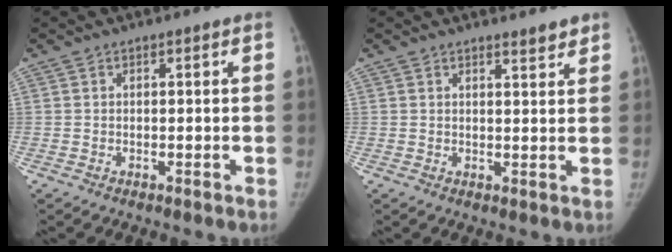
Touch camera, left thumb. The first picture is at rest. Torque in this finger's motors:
{"motor_torque": [-0.09, 0.33, -0.10, -0.29, -0.03]}